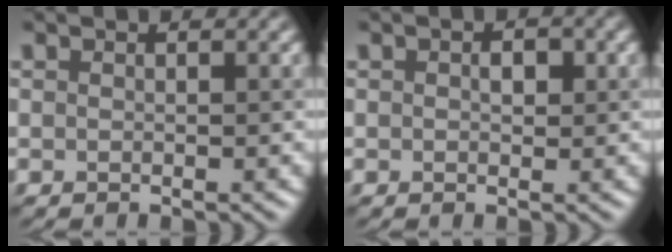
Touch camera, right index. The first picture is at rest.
{"total": 1.4, "force": [0.4, 0.9, 1.0], "torque": [-0.015, 0.004, 0.005]}